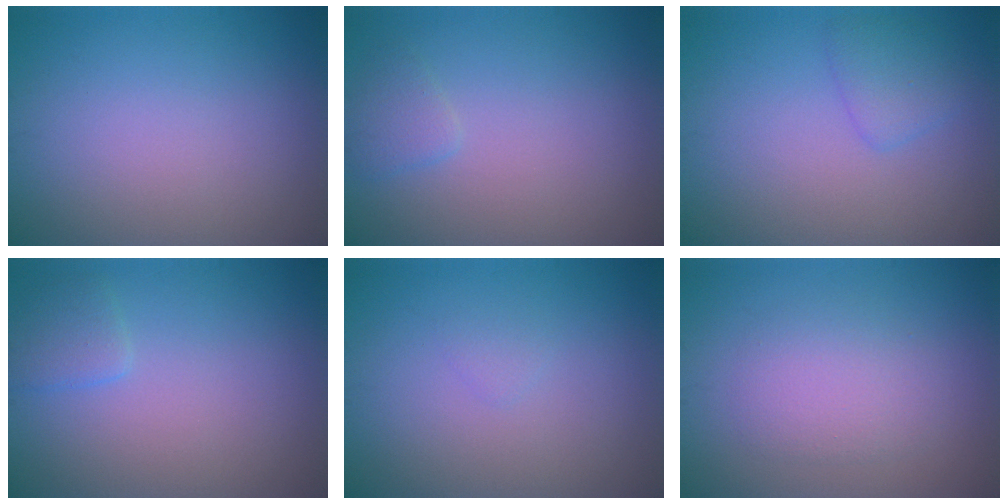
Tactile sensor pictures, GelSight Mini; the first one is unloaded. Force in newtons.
{"total": 1.2, "press": 1.2, "slide": 0.1}
{"total": 1.9, "press": 1.9, "slide": 0.2}
{"total": 1.5, "press": 1.5, "slide": 0.2}
{"total": 0.6, "press": 0.6, "slide": 0.1}
{"total": 2.8, "press": 2.8, "slide": 0.2}